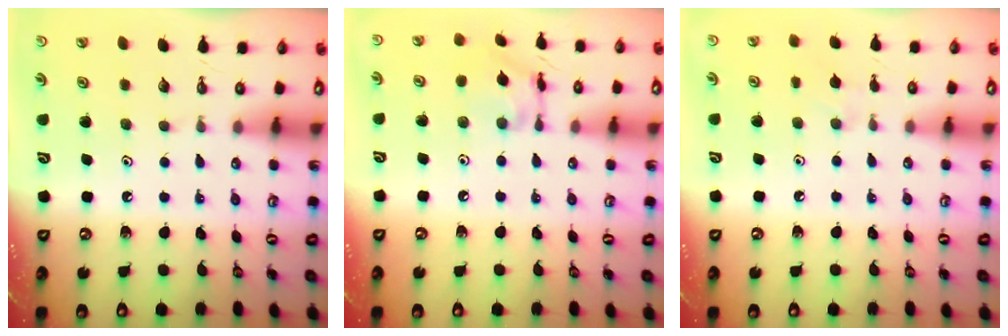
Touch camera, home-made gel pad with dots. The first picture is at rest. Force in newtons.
{"total": 11.2, "press": 11.2, "slide": 0.9}
{"total": 4.9, "press": 4.8, "slide": 0.8}